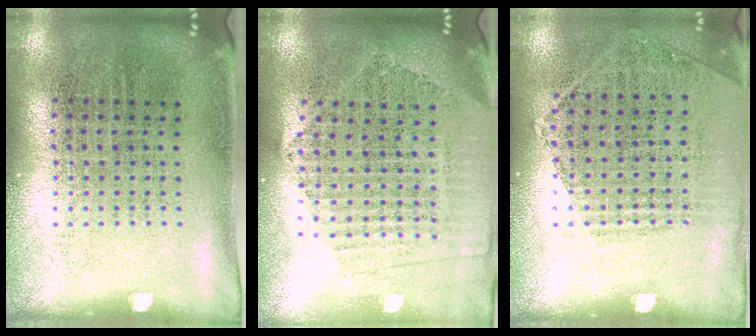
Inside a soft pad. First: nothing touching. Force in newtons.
{"total": 2.0, "press": 1.8, "slide": 0.9}
{"total": 1.2, "press": 1.0, "slide": 0.6}